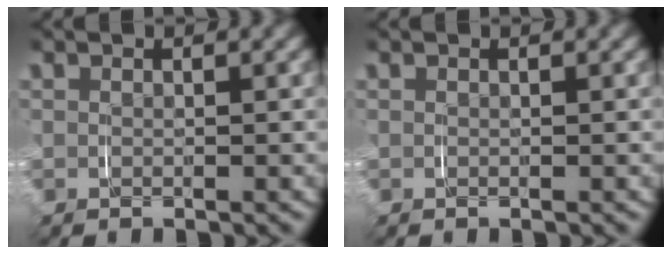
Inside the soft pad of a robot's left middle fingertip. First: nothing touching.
{"total": 0.0}